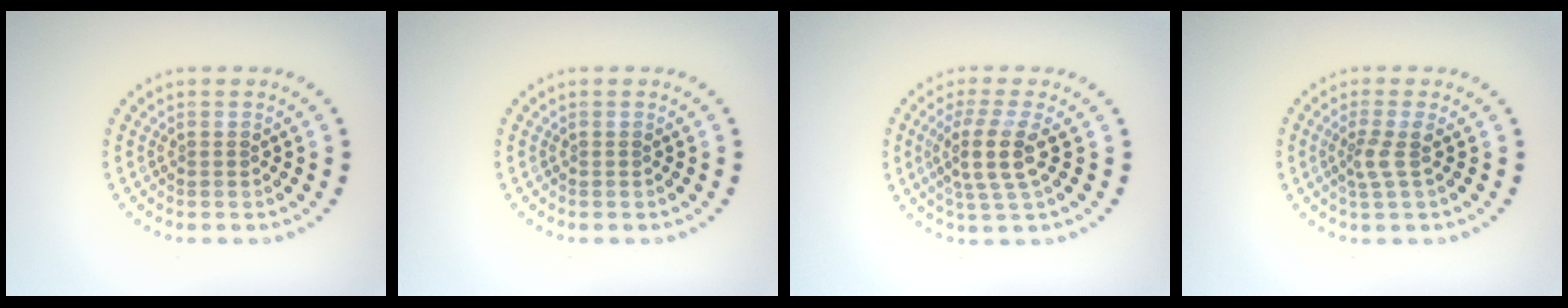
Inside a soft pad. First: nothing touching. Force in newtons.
{"total": 0.0}
{"total": 3.7, "press": 3.1, "slide": 2.1}
{"total": 1.9, "press": 1.4, "slide": 1.3}